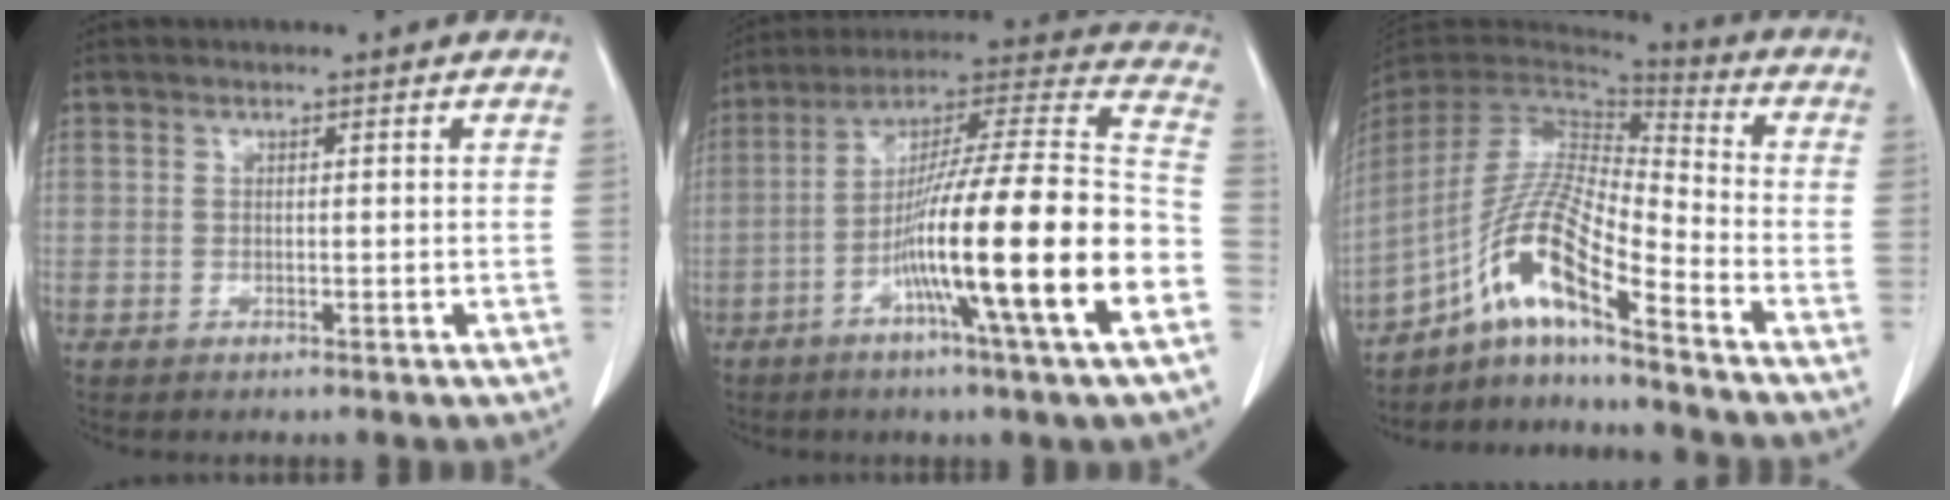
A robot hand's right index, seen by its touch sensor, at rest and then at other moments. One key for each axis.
{"total": 23.5, "fx": -8.1, "fy": -0.4, "fz": 22.1, "tx": -0.324, "ty": -0.013, "tz": -0.143}
{"total": 13.7, "fx": -8.4, "fy": 0.9, "fz": 10.9, "tx": -0.219, "ty": 0.005, "tz": -0.156}